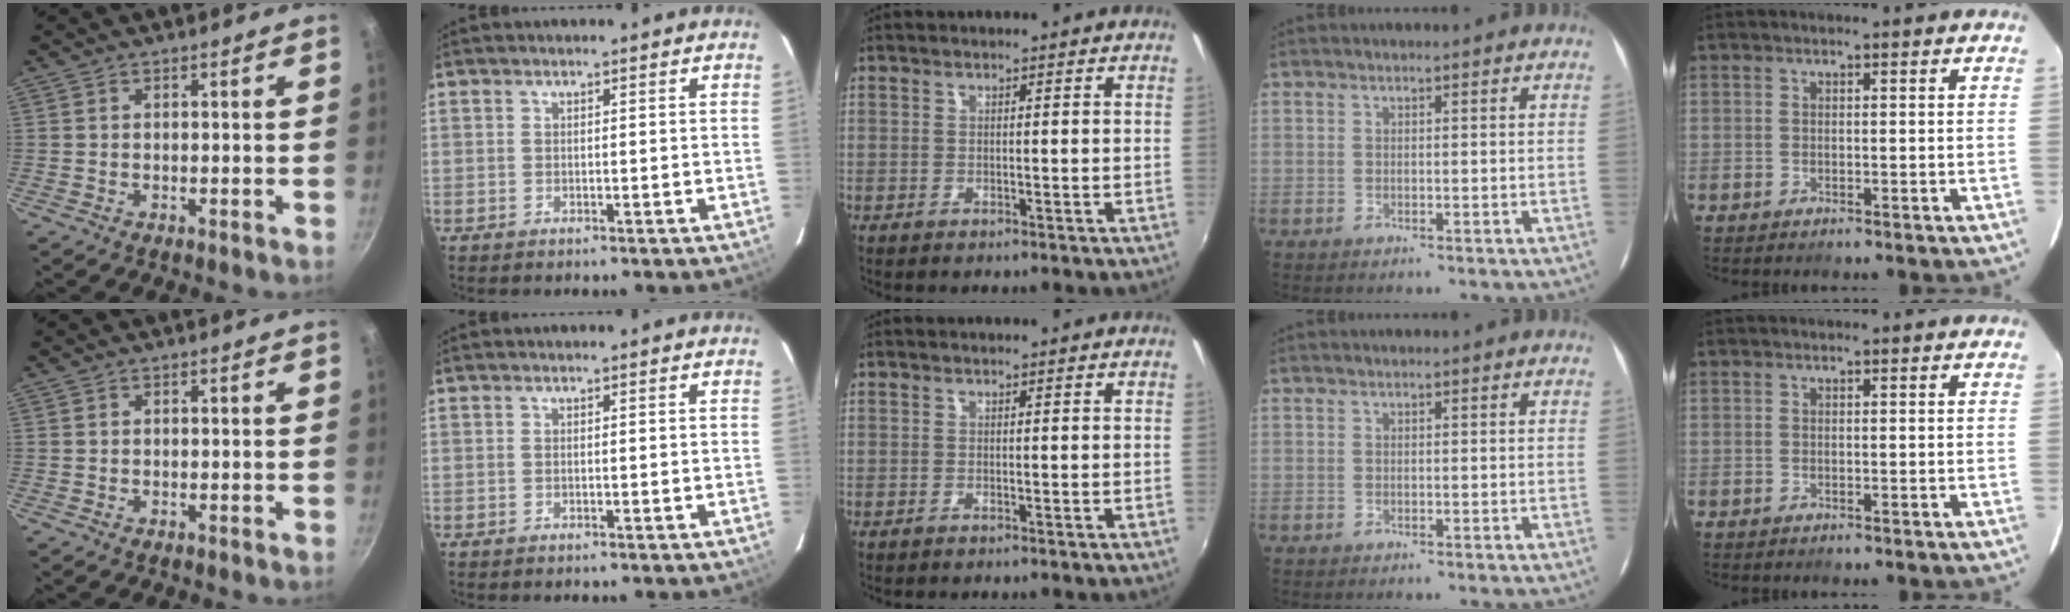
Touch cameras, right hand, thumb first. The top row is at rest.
{}